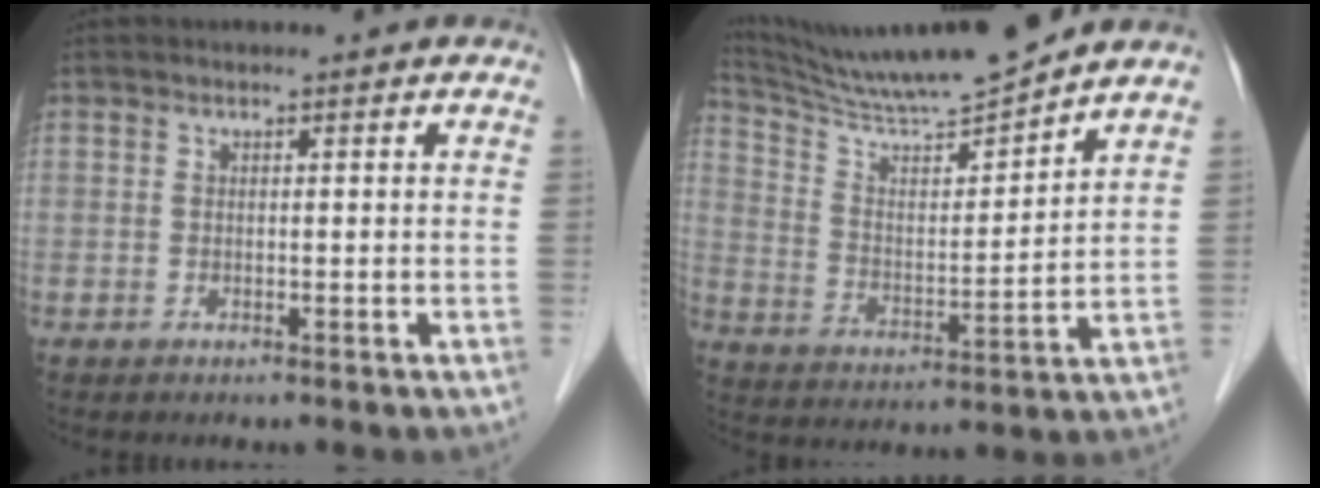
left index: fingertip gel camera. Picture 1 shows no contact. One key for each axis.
{"total": 13.2, "fx": 12.5, "fy": -1.4, "fz": 4.1, "tx": -0.084, "ty": 0.001, "tz": 0.225}